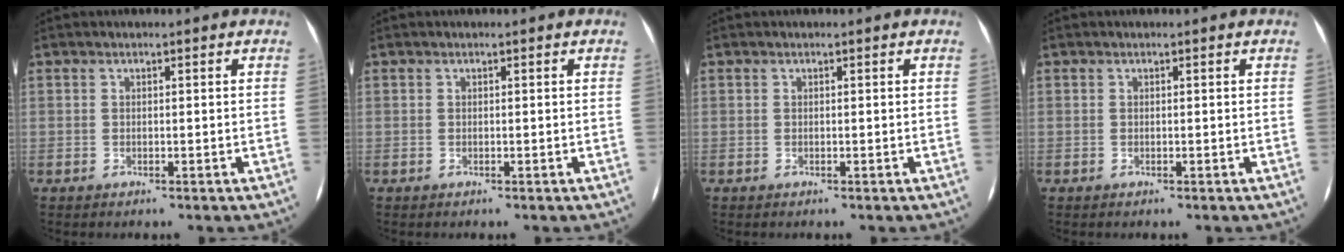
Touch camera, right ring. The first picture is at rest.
{"total": 0.0}
{"total": 0.0}
{"total": 0.0}